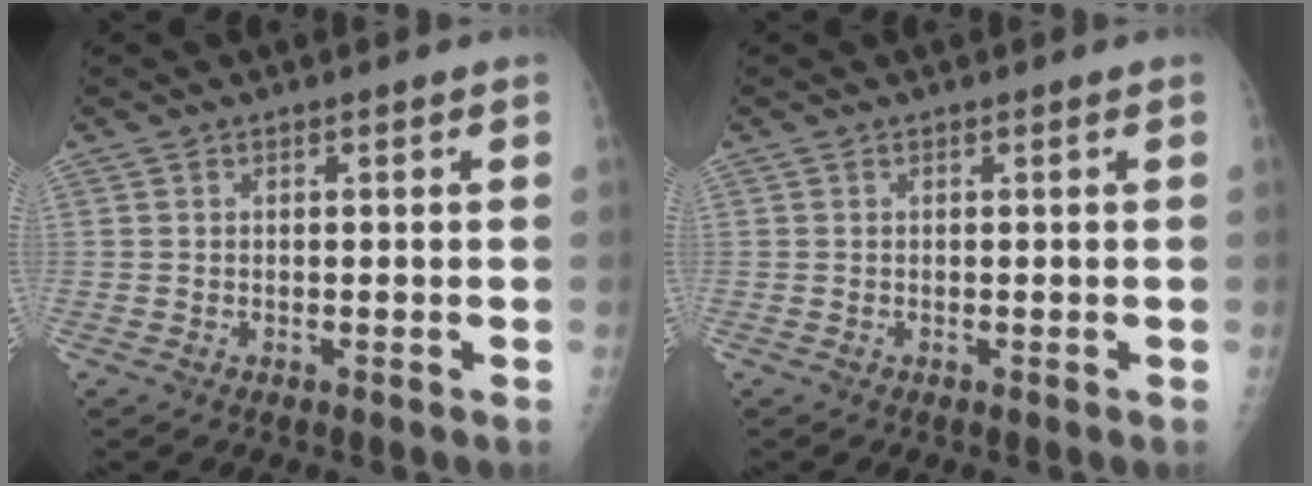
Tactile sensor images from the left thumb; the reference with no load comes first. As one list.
[{"total": 0.0}]